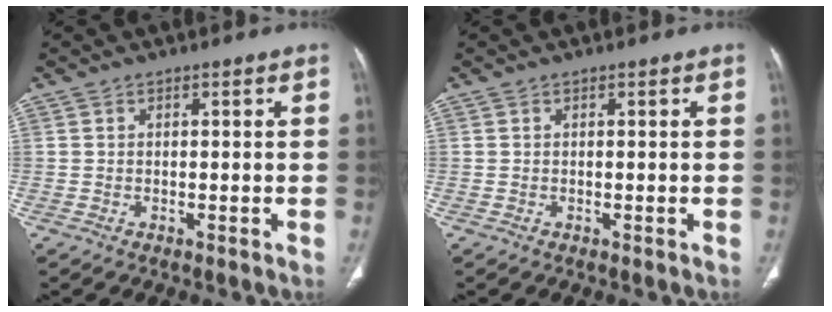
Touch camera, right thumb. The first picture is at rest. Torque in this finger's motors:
{"motor_torque": [0.14, 0.14, -0.05, -0.04, 0.01]}